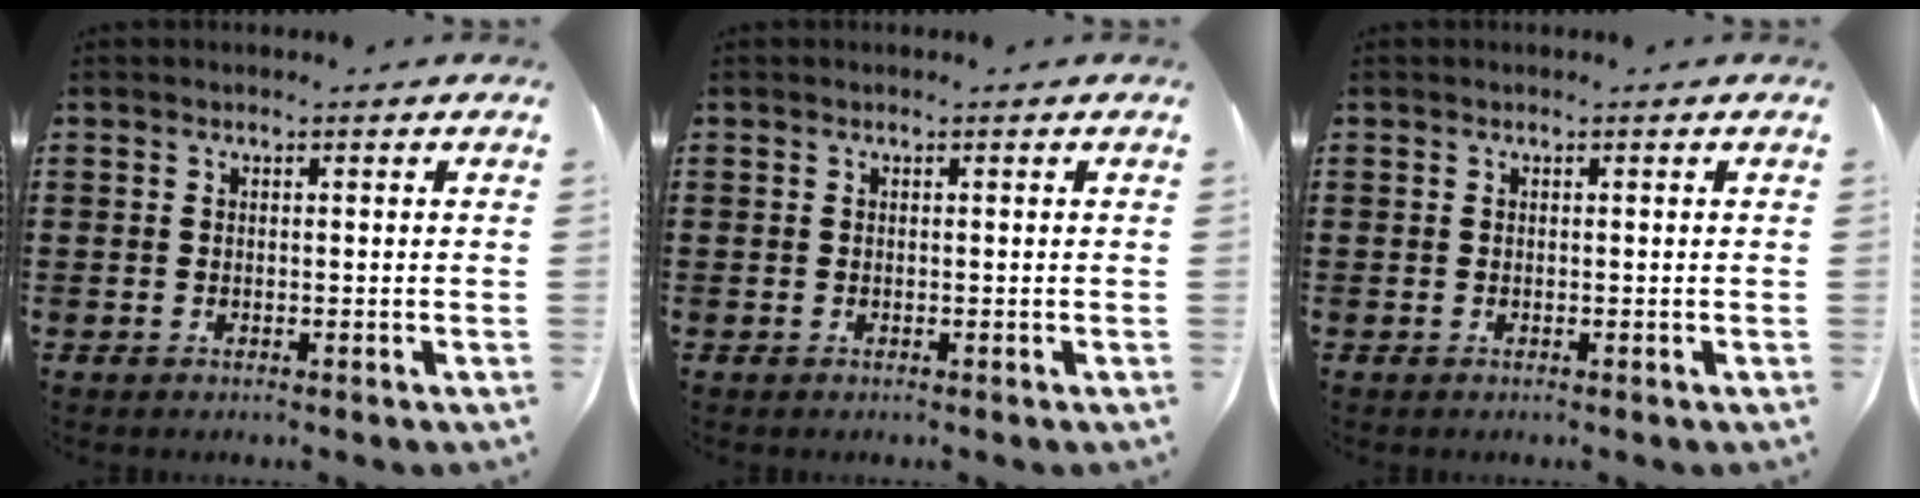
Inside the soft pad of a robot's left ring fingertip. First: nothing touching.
{"total": 0.0}
{"total": 0.0}